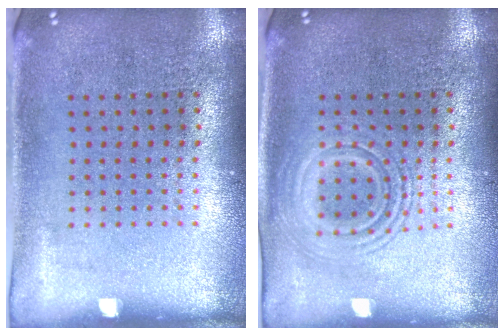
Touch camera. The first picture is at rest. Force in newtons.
{"total": 2.3, "press": 2.3, "slide": 0.4}